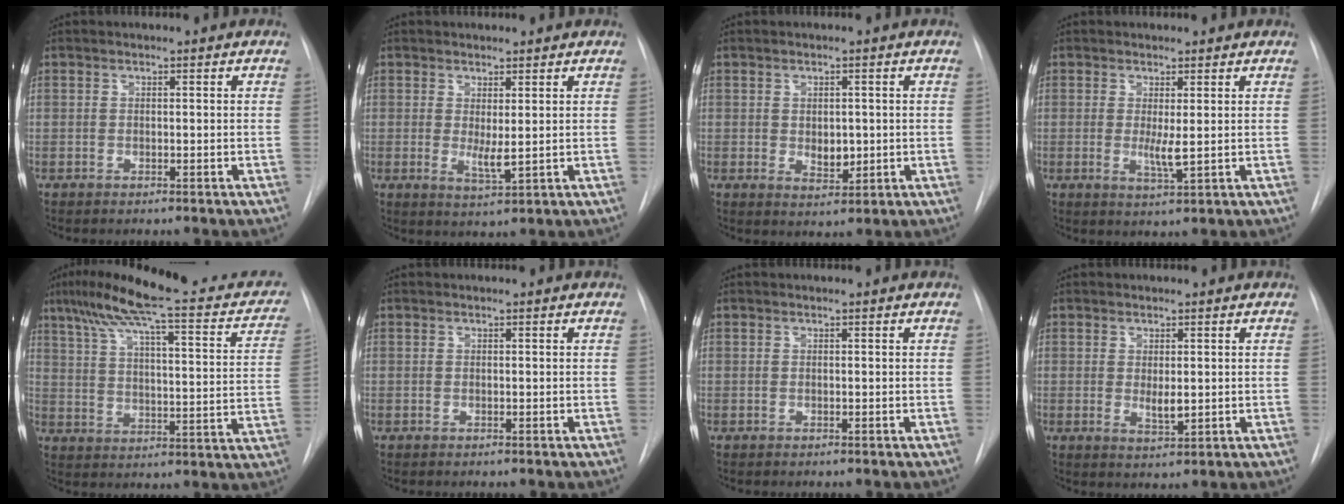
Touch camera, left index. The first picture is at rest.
{"total": 3.0, "force": [0.6, 0.6, 2.9], "torque": [-0.053, -0.011, 0.019]}
{"total": 3.2, "force": [0.1, 2.1, 2.5], "torque": [-0.036, -0.008, 0.011]}
{"total": 2.8, "force": [0.4, 0.4, 2.8], "torque": [-0.053, -0.010, 0.012]}
{"total": 25.7, "force": [20.2, 4.3, 15.3], "torque": [-0.230, 0.026, 0.264]}
{"total": 0.0}
{"total": 0.0}
{"total": 2.5, "force": [0.4, 1.0, 2.2], "torque": [-0.041, -0.010, 0.013]}